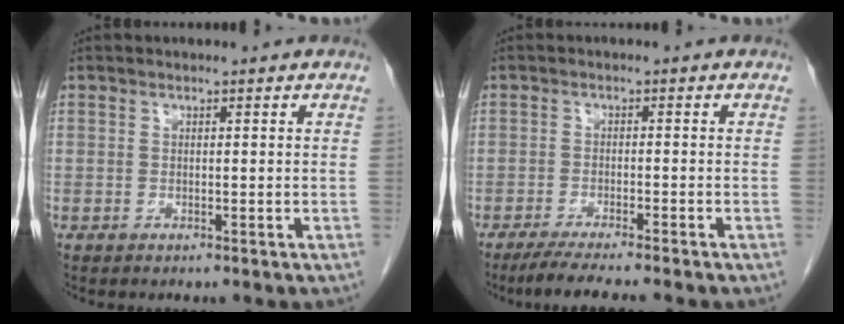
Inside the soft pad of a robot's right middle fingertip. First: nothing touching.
{"total": 6.8, "force": [-5.8, -0.4, 3.6], "torque": [-0.048, -0.018, -0.093]}